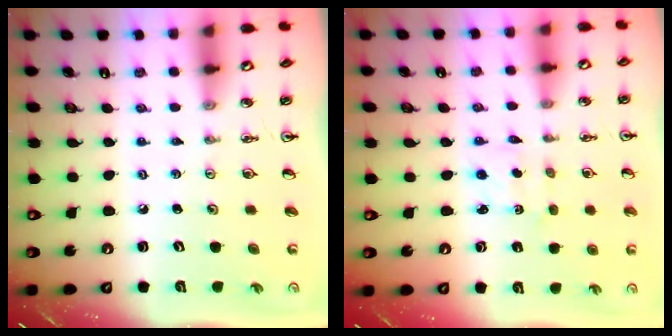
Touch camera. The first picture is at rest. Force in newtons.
{"total": 1.5, "press": 1.3, "slide": 0.7}